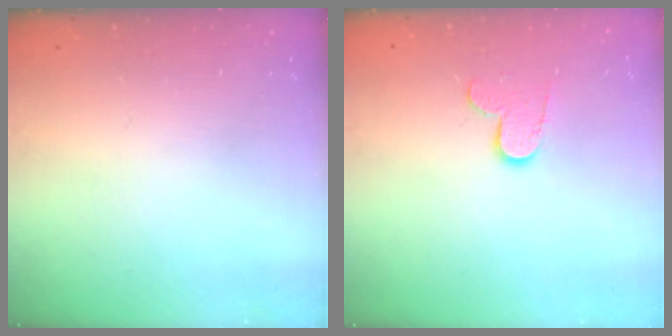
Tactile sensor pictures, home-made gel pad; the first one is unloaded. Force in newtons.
{"total": 7.2, "press": 7.2, "slide": 0.4}